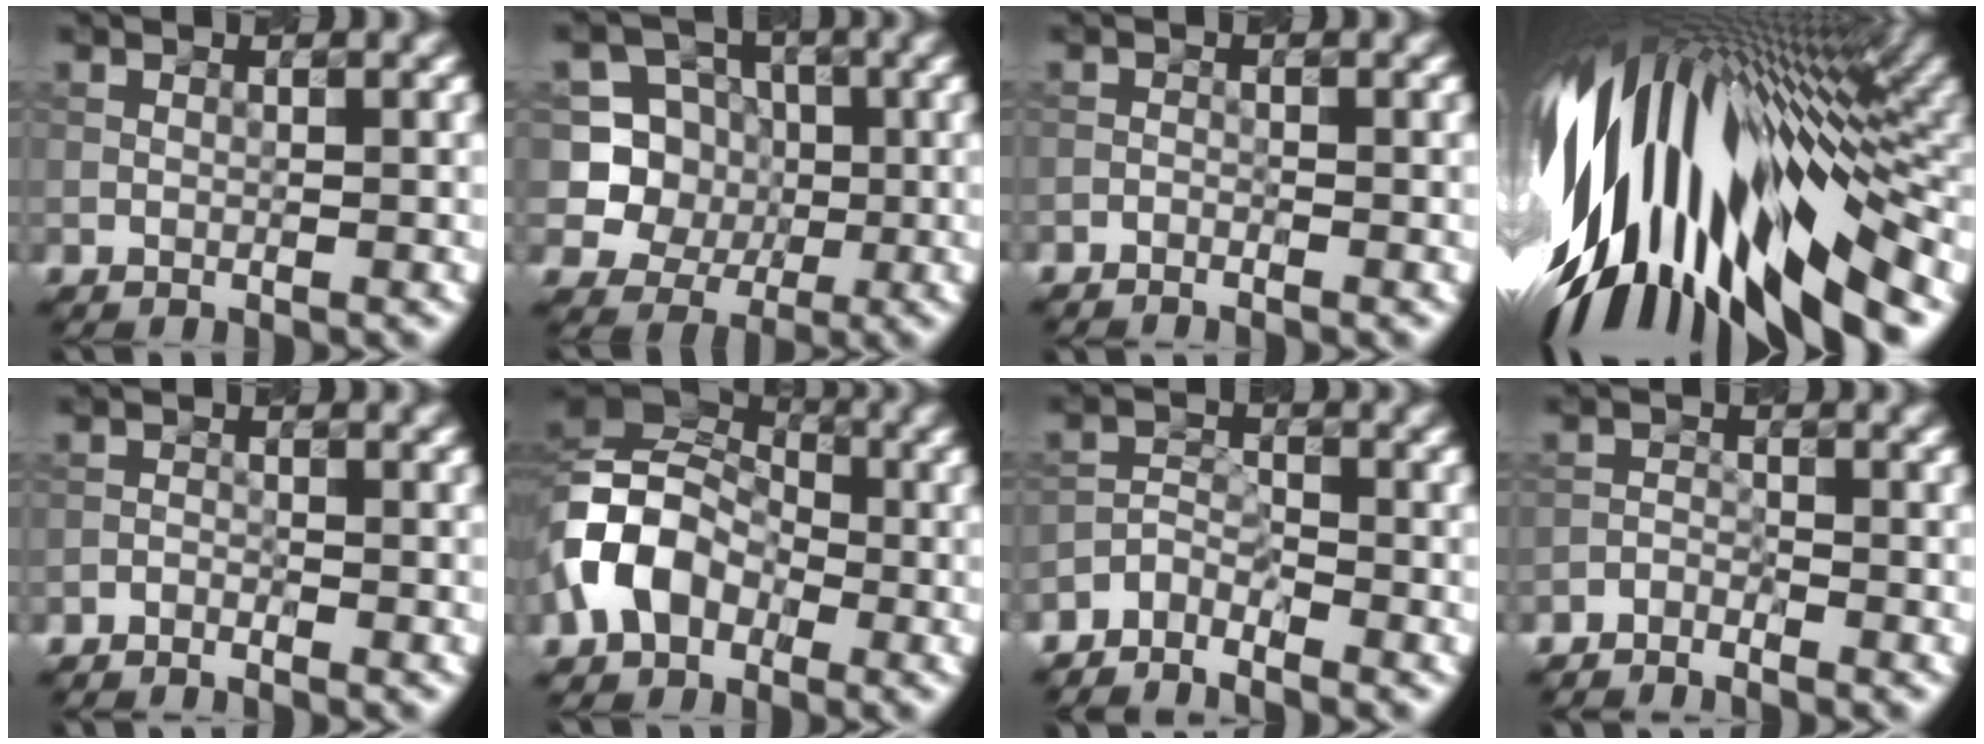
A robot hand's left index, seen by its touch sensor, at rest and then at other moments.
{"total": 5.3, "force": [0.5, 5.1, 1.4], "torque": [-0.014, 0.005, -0.011]}
{"total": 1.0, "force": [-1.0, 0.1, 0.1], "torque": [-0.006, -0.001, -0.022]}
{"total": 17.4, "force": [-1.8, 7.6, 15.5], "torque": [-0.269, 0.011, -0.049]}
{"total": 1.3, "force": [-1.3, 0.1, 0.1], "torque": [-0.006, -0.001, -0.030]}
{"total": 7.6, "force": [-2.2, 5.6, 4.6], "torque": [-0.095, 0.008, -0.061]}
{"total": 2.8, "force": [-2.7, 0.9, 0.4], "torque": [-0.011, 0.003, -0.065]}
{"total": 2.0, "force": [-1.9, 0.4, 0.1], "torque": [-0.004, -0.002, -0.046]}